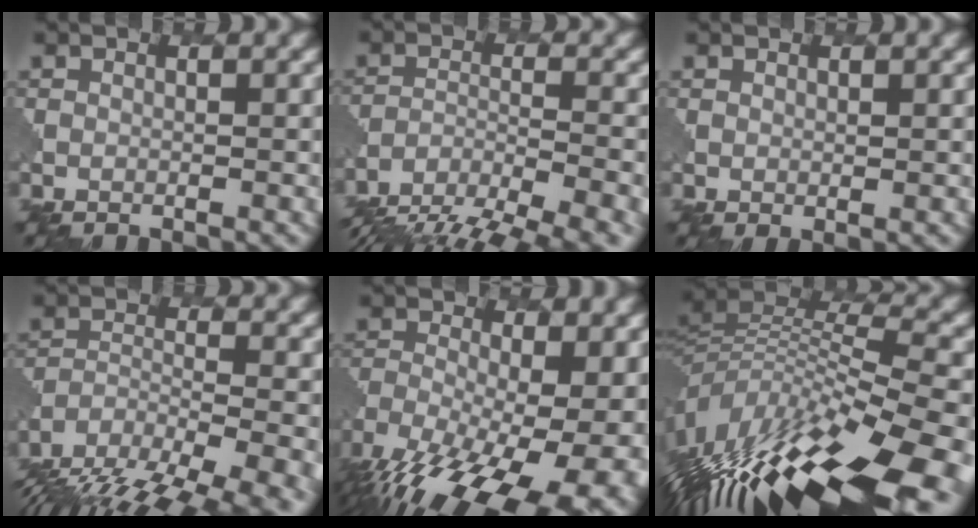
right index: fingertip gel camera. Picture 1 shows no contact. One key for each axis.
{"total": 10.1, "fx": -8.6, "fy": 3.0, "fz": 4.4, "tx": -0.090, "ty": -0.017, "tz": -0.124}
{"total": 1.2, "fx": 1.1, "fy": 0.0, "fz": 0.5, "tx": -0.019, "ty": -0.006, "tz": 0.017}
{"total": 14.2, "fx": -11.6, "fy": 5.0, "fz": 6.5, "tx": -0.131, "ty": -0.025, "tz": -0.153}
{"total": 17.2, "fx": -8.6, "fy": 8.0, "fz": 12.6, "tx": -0.217, "ty": -0.036, "tz": -0.109}
{"total": 15.2, "fx": -7.0, "fy": 4.5, "fz": 12.7, "tx": -0.254, "ty": 0.008, "tz": -0.117}